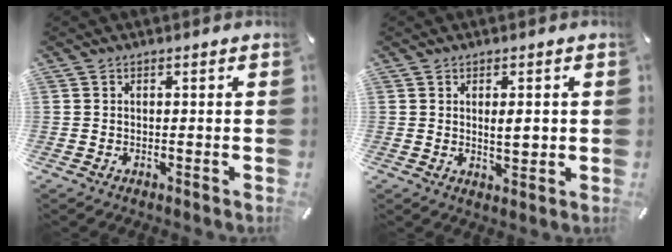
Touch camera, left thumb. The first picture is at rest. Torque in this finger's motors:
{"motor_torque": [0.02, -0.01, 0.04, -0.04, 0.00]}